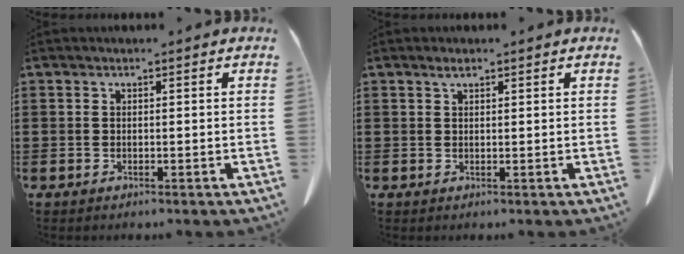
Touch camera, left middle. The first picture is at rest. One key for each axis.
{"total": 1.2, "fx": 0.8, "fy": 0.3, "fz": 0.8, "tx": -0.017, "ty": 0.000, "tz": 0.015}